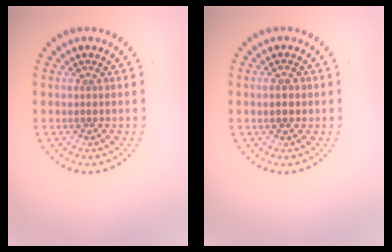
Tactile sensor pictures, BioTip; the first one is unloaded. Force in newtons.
{"total": 2.0, "press": 2.0, "slide": 0.1}